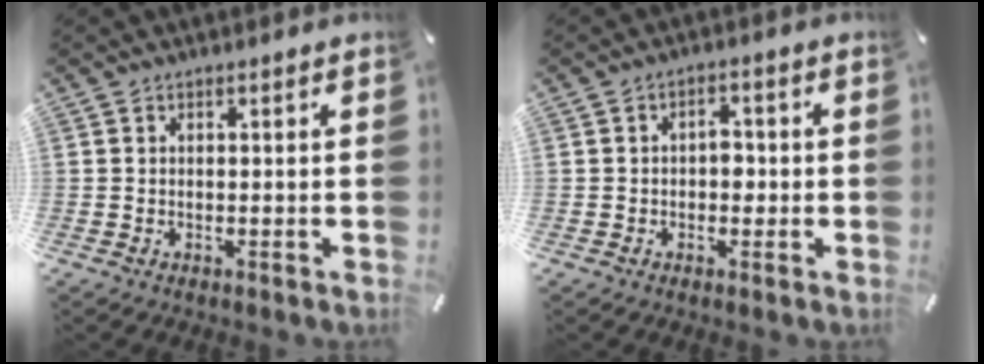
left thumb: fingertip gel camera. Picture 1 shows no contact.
{"total": 3.4, "force": [-0.3, 2.3, 2.5], "torque": [-0.031, 0.003, -0.012]}